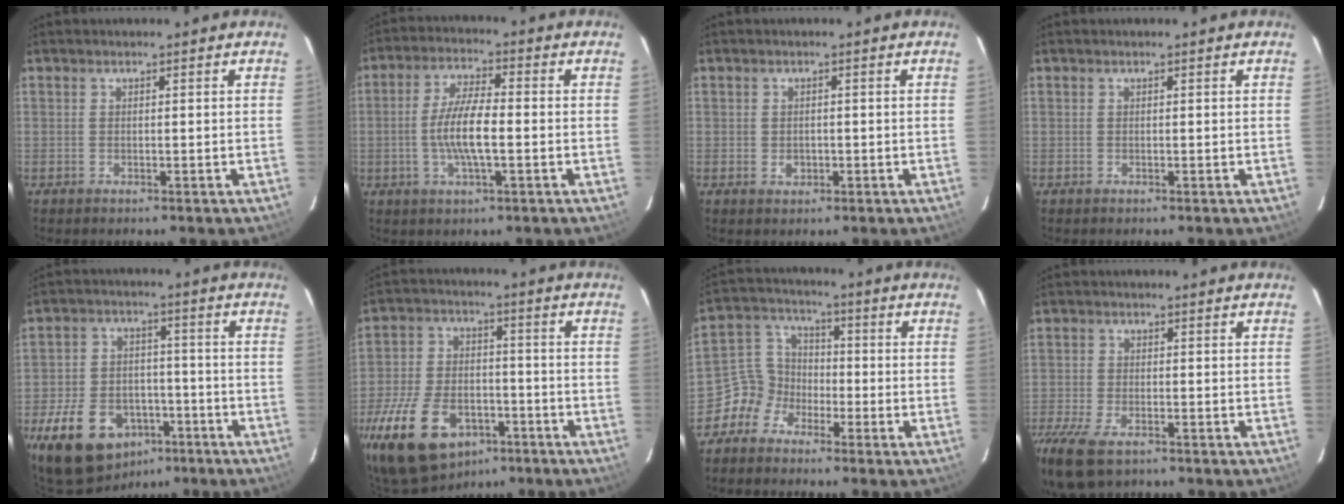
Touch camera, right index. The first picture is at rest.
{"total": 8.2, "force": [-1.5, 1.9, 7.8], "torque": [-0.153, 0.003, -0.030]}
{"total": 1.8, "force": [-0.4, 1.6, 0.7], "torque": [-0.011, 0.002, -0.003]}
{"total": 0.0}
{"total": 15.8, "force": [-8.9, 10.5, 7.7], "torque": [-0.188, 0.012, -0.125]}
{"total": 20.8, "force": [-11.6, 12.6, 11.9], "torque": [-0.277, -0.016, -0.188]}
{"total": 6.5, "force": [-4.1, 4.9, 0.8], "torque": [-0.019, 0.033, -0.096]}
{"total": 11.9, "force": [-8.1, 5.2, 7.0], "torque": [-0.180, -0.048, -0.151]}